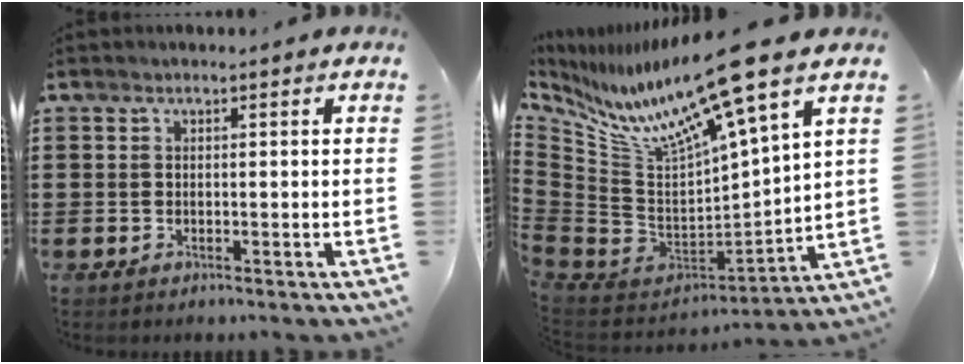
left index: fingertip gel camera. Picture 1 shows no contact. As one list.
[{"total": 14.3, "force": [9.4, 1.6, 10.6], "torque": [-0.224, -0.070, 0.141]}]